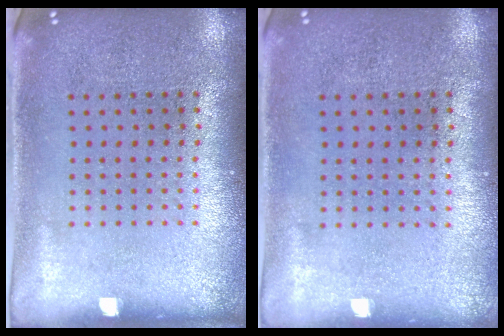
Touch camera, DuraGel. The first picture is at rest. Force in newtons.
{"total": 0.0}